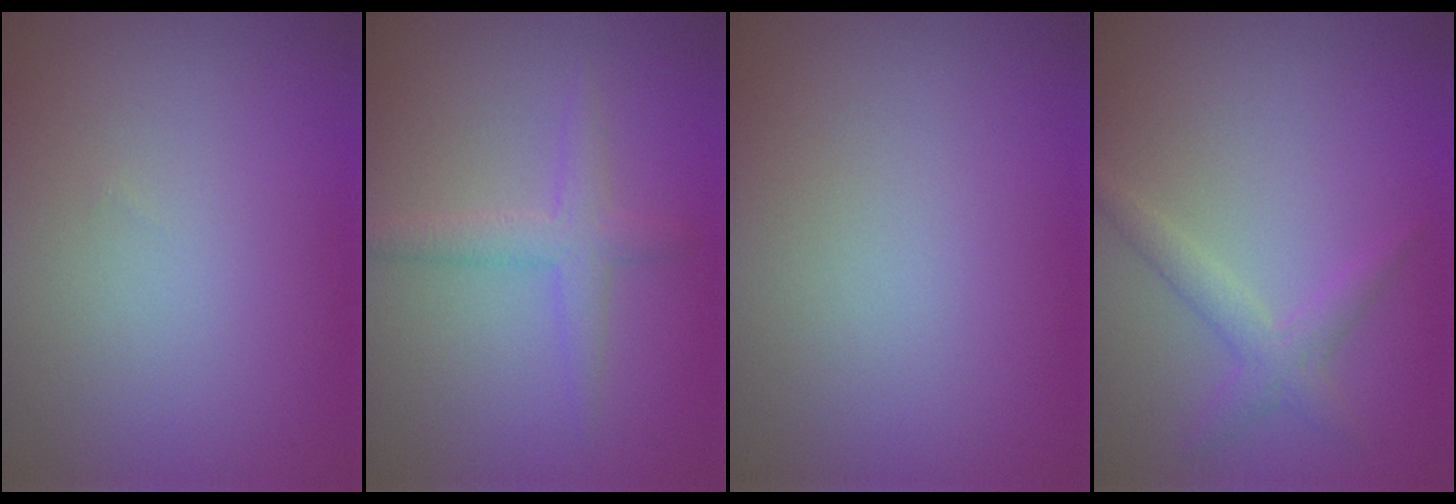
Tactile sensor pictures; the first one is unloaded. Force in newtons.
{"total": 2.3, "press": 2.3, "slide": 0.2}
{"total": 0.0}
{"total": 2.0, "press": 2.0, "slide": 0.1}